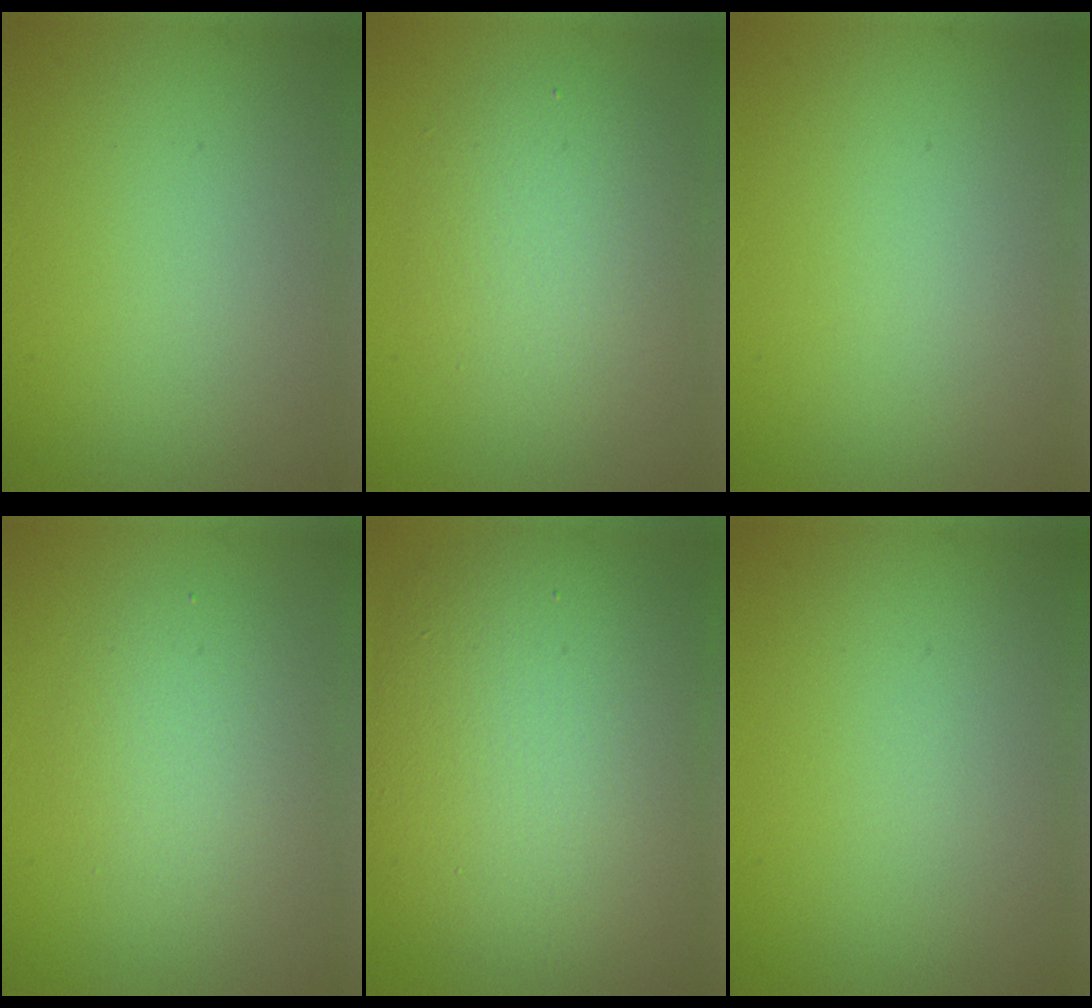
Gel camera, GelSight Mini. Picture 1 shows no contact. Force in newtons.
{"total": 4.4, "press": 4.4, "slide": 0.1}
{"total": 0.0}
{"total": 3.2, "press": 3.2, "slide": 0.3}
{"total": 11.9, "press": 11.8, "slide": 0.5}
{"total": 0.0}